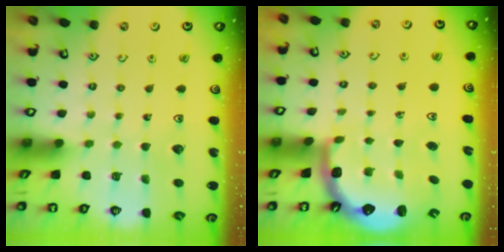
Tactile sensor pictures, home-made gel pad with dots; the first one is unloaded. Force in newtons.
{"total": 2.6, "press": 2.4, "slide": 1.1}